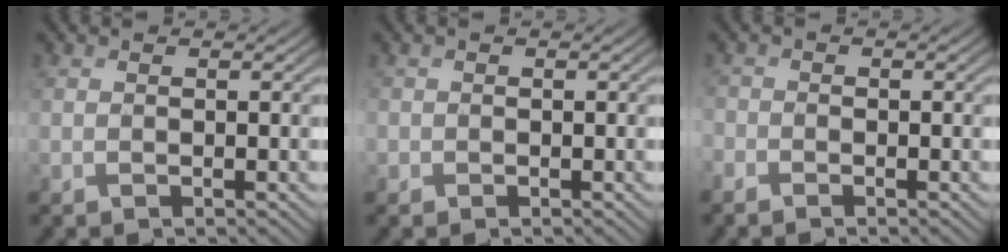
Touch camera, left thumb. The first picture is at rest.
{"total": 1.0, "force": [-0.1, 1.0, 0.0], "torque": [0.004, -0.004, -0.009]}
{"total": 1.7, "force": [-1.4, 1.0, 0.3], "torque": [-0.007, -0.005, -0.037]}